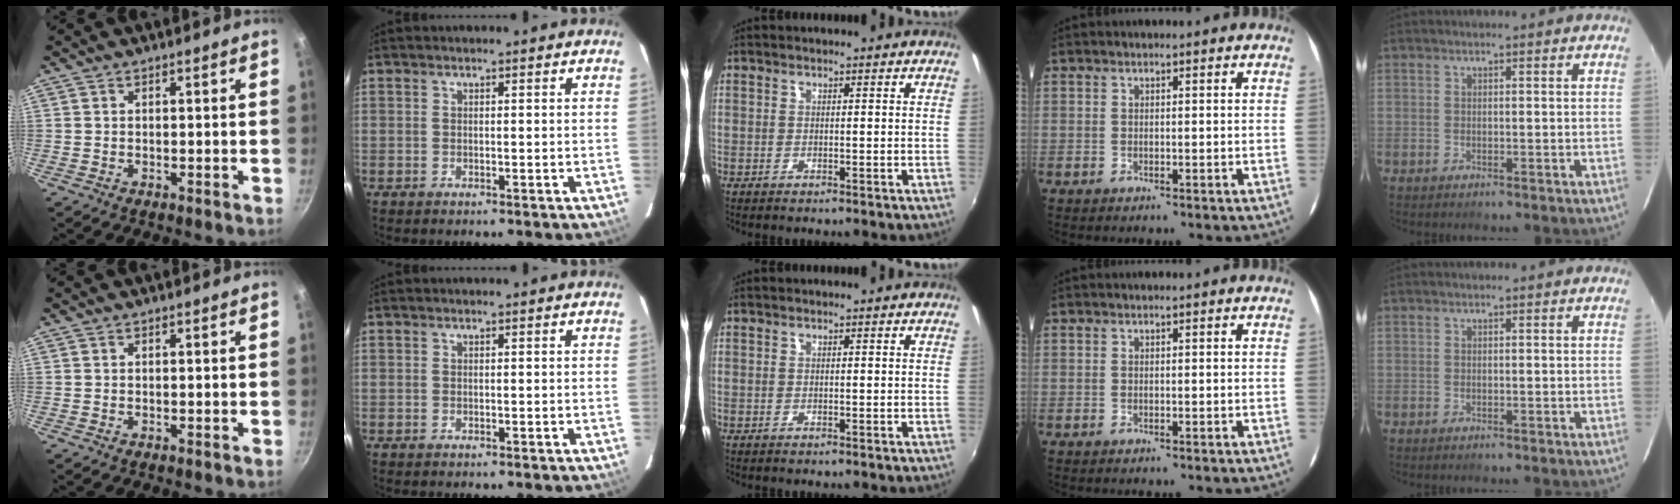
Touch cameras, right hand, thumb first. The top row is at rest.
{}